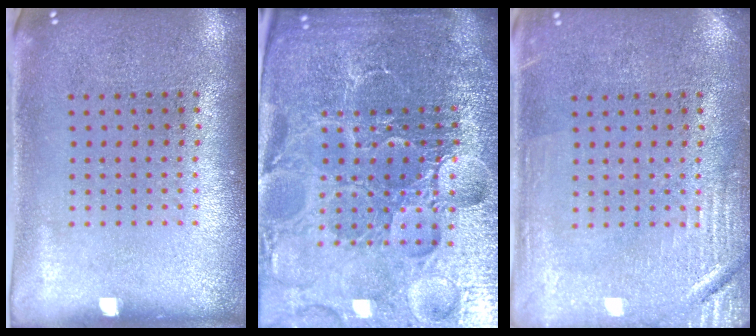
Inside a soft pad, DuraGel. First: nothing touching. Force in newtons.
{"total": 6.6, "press": 5.9, "slide": 3.1}
{"total": 2.9, "press": 2.9, "slide": 0.3}